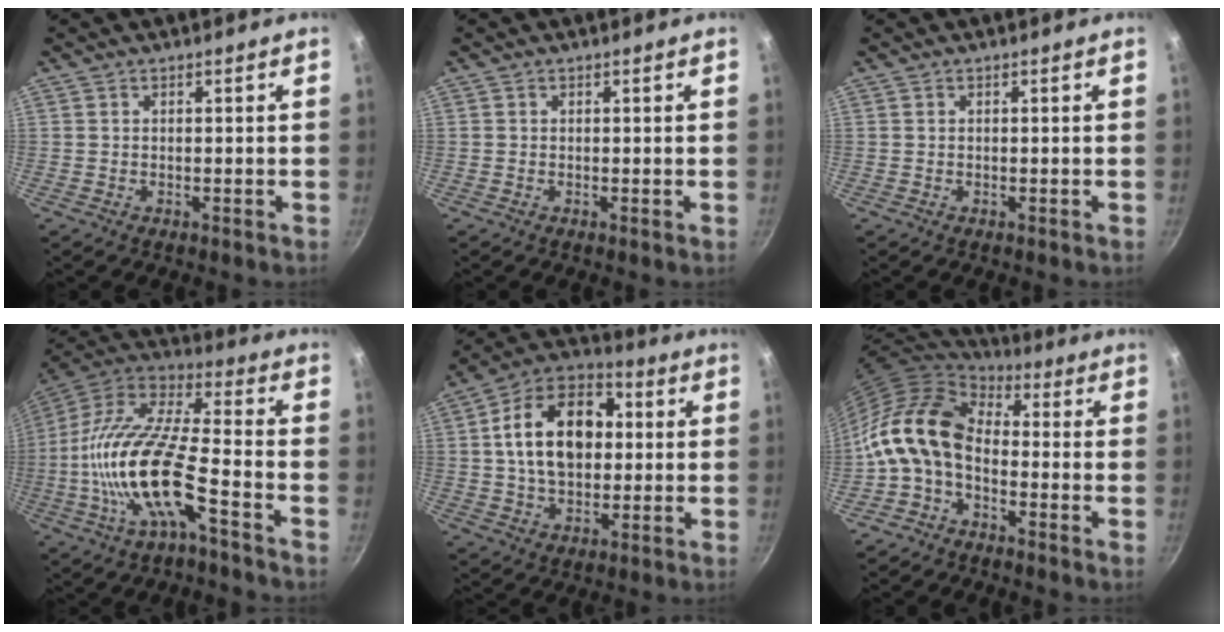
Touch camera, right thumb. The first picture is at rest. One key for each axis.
{"total": 0.0}
{"total": 0.0}
{"total": 19.9, "fx": -6.7, "fy": 6.3, "fz": 17.6, "tx": -0.335, "ty": 0.049, "tz": -0.143}
{"total": 18.0, "fx": 2.2, "fy": 12.1, "fz": 13.1, "tx": -0.185, "ty": 0.026, "tz": 0.022}
{"total": 14.0, "fx": -1.9, "fy": 9.2, "fz": 10.4, "tx": -0.184, "ty": 0.034, "tz": -0.056}